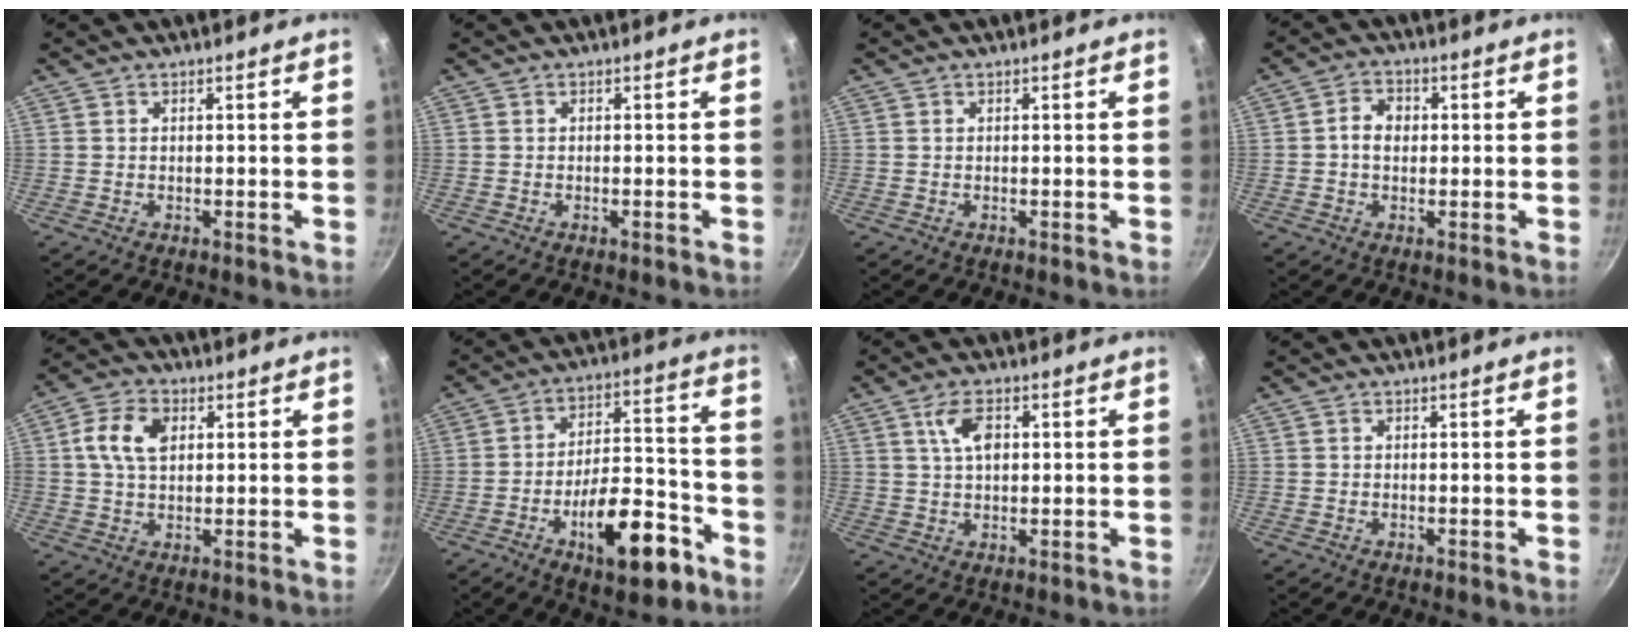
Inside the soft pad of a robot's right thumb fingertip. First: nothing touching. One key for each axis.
{"total": 0.6, "fx": -0.3, "fy": 0.2, "fz": 0.5, "tx": -0.010, "ty": 0.003, "tz": -0.006}
{"total": 0.0}
{"total": 4.6, "fx": 0.2, "fy": 3.6, "fz": 2.9, "tx": -0.033, "ty": 0.010, "tz": -0.005}
{"total": 8.3, "fx": 2.0, "fy": 5.4, "fz": 5.9, "tx": -0.103, "ty": 0.010, "tz": 0.029}
{"total": 16.6, "fx": -8.2, "fy": 7.1, "fz": 12.6, "tx": -0.158, "ty": 0.067, "tz": -0.116}
{"total": 5.6, "fx": 1.6, "fy": 3.0, "fz": 4.5, "tx": -0.073, "ty": 0.002, "tz": 0.027}
{"total": 0.0}